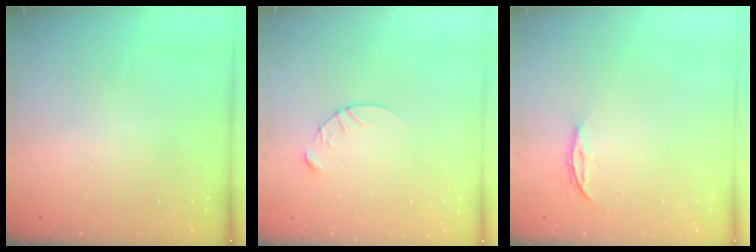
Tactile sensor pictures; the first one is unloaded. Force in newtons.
{"total": 4.6, "press": 4.5, "slide": 0.5}
{"total": 3.8, "press": 3.8, "slide": 0.3}